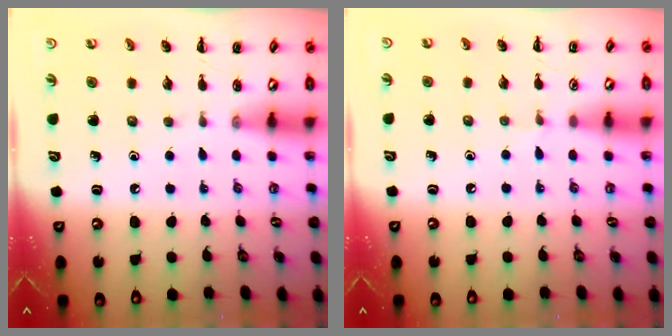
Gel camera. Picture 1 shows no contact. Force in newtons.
{"total": 2.9, "press": 2.7, "slide": 1.1}